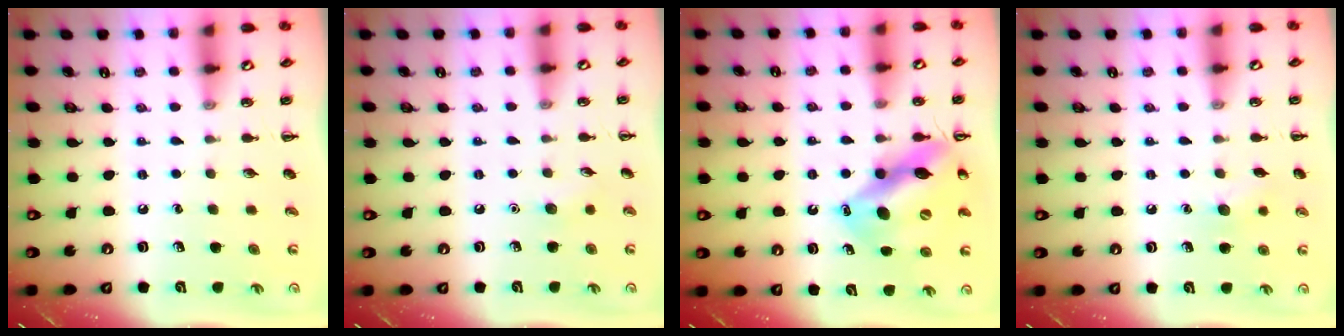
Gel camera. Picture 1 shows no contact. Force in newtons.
{"total": 4.8, "press": 4.6, "slide": 1.3}
{"total": 14.9, "press": 14.3, "slide": 4.2}
{"total": 6.6, "press": 6.4, "slide": 1.5}